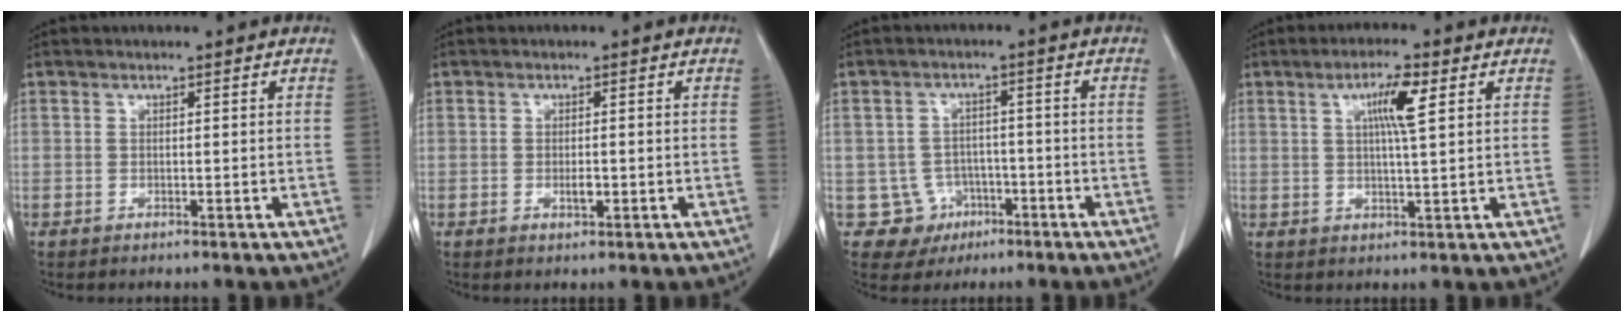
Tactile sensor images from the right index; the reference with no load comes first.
{"total": 1.6, "force": [-0.4, 0.5, 1.5], "torque": [-0.029, -0.002, -0.004]}
{"total": 5.5, "force": [-2.0, 5.1, 0.1], "torque": [0.005, 0.014, -0.026]}
{"total": 5.6, "force": [2.0, 0.2, 5.2], "torque": [-0.091, 0.001, 0.033]}